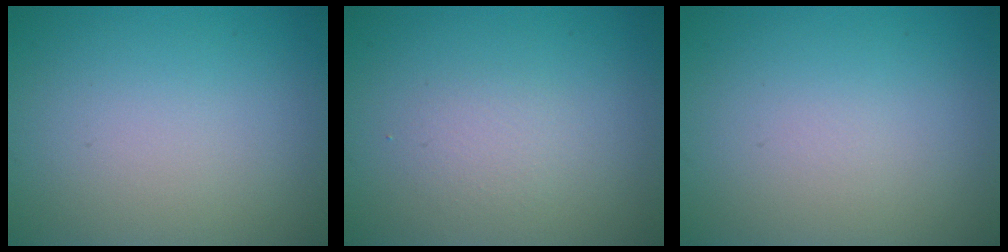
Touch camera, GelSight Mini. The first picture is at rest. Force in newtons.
{"total": 1.3, "press": 1.3, "slide": 0.1}
{"total": 0.0}